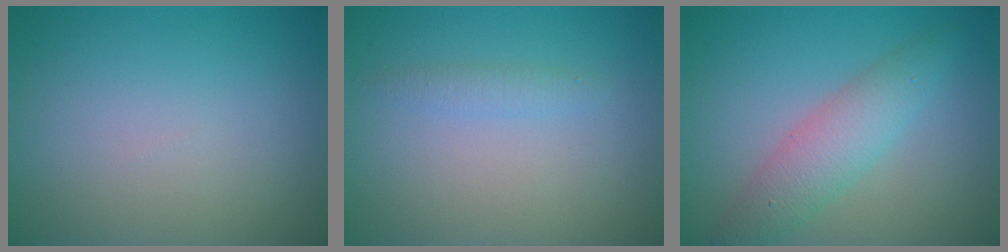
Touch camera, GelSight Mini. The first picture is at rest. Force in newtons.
{"total": 1.1, "press": 1.1, "slide": 0.0}
{"total": 3.7, "press": 3.7, "slide": 0.1}